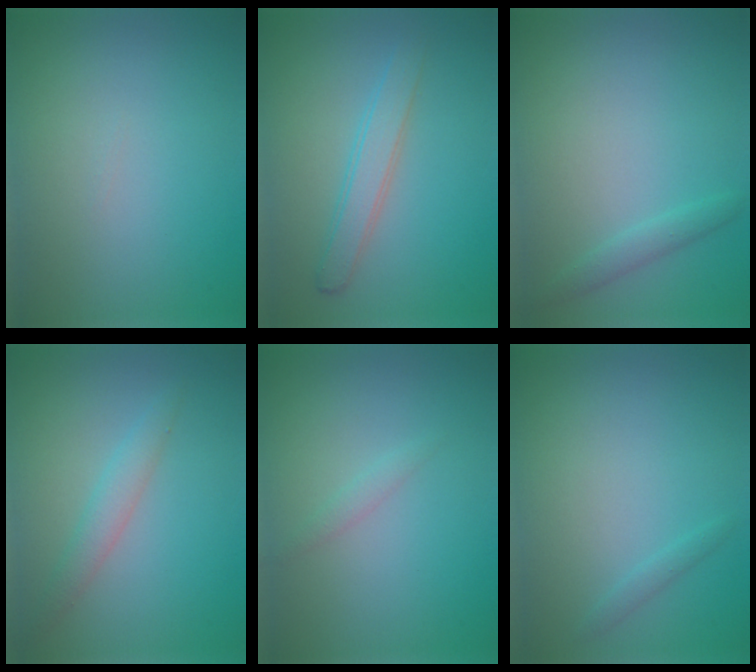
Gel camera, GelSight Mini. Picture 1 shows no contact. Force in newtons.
{"total": 2.6, "press": 2.6, "slide": 0.2}
{"total": 1.3, "press": 1.3, "slide": 0.1}
{"total": 2.0, "press": 2.0, "slide": 0.2}
{"total": 0.8, "press": 0.8, "slide": 0.0}
{"total": 0.8, "press": 0.8, "slide": 0.1}